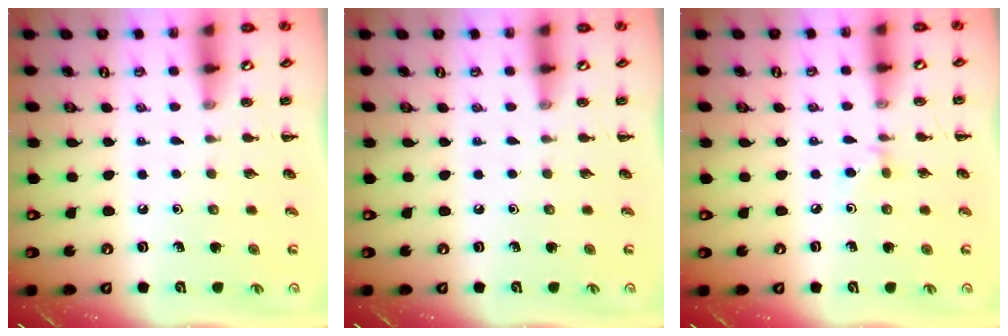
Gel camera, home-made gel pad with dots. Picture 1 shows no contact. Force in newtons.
{"total": 0.0}
{"total": 2.9, "press": 2.7, "slide": 1.2}